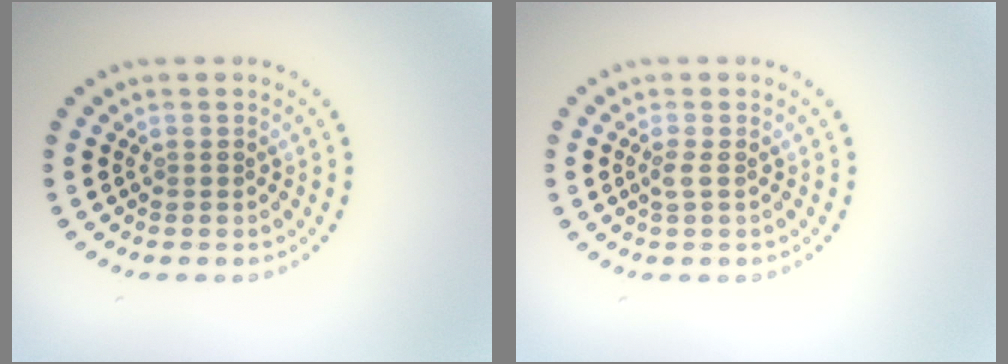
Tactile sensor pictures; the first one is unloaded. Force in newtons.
{"total": 0.9, "press": 0.6, "slide": 0.7}